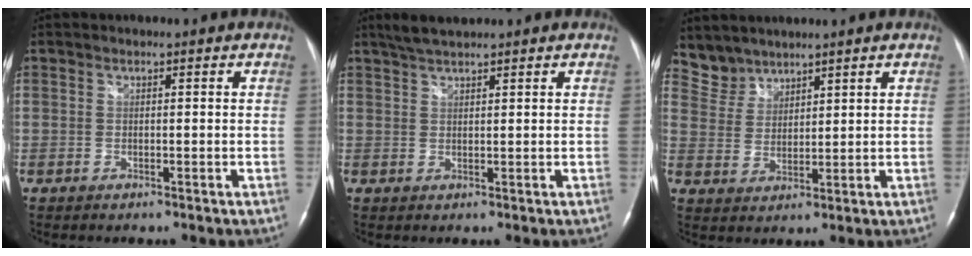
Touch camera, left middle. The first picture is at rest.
{"total": 3.2, "force": [2.8, 0.2, 1.5], "torque": [-0.035, 0.007, 0.057]}
{"total": 4.8, "force": [4.3, 1.9, -0.6], "torque": [0.011, 0.011, 0.096]}